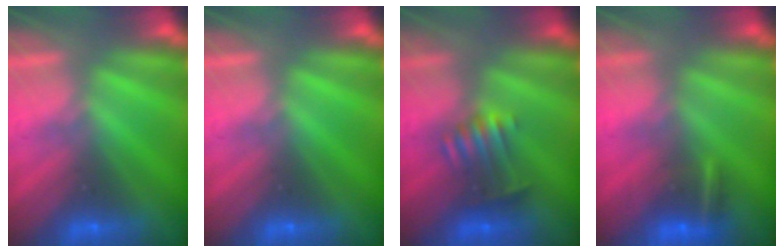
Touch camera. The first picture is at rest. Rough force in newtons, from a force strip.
{"total": 0.0}
{"total": 3.4}
{"total": 6.6}